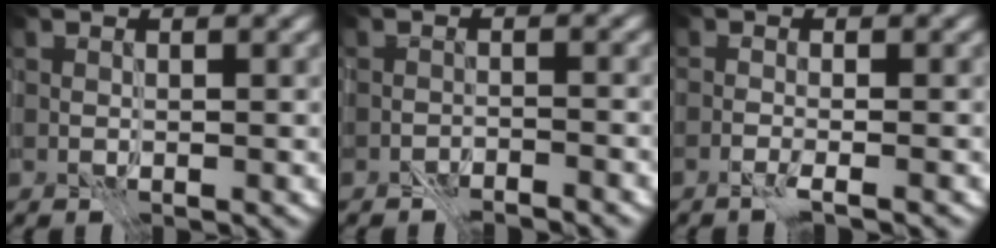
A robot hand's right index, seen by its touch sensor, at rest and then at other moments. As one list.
[{"total": 2.2, "force": [-2.2, 0.0, 0.0], "torque": [0.002, 0.004, -0.039]}, {"total": 1.2, "force": [-1.1, -0.1, 0.5], "torque": [-0.005, 0.002, -0.028]}]